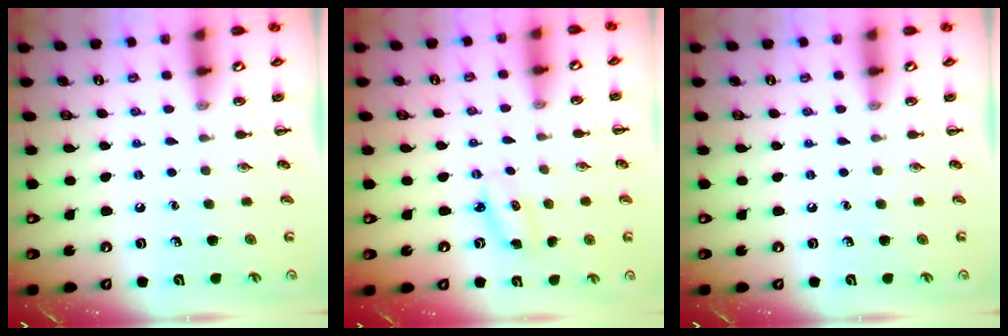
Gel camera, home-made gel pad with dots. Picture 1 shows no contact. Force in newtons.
{"total": 2.8, "press": 2.8, "slide": 0.6}
{"total": 0.0}